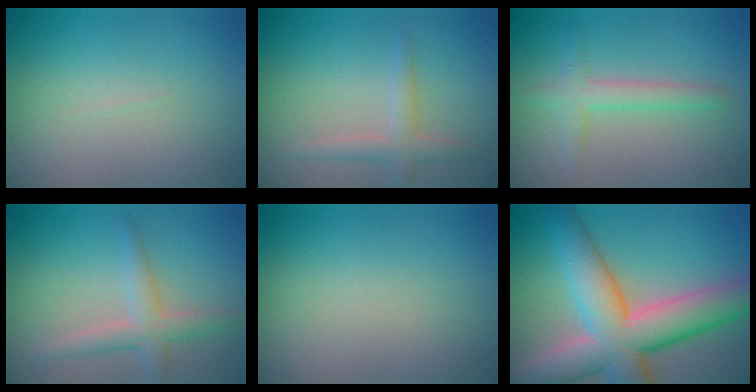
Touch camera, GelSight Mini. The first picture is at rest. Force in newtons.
{"total": 1.9, "press": 1.9, "slide": 0.1}
{"total": 2.3, "press": 2.3, "slide": 0.0}
{"total": 2.6, "press": 2.6, "slide": 0.1}
{"total": 0.0}
{"total": 11.0, "press": 11.0, "slide": 0.6}